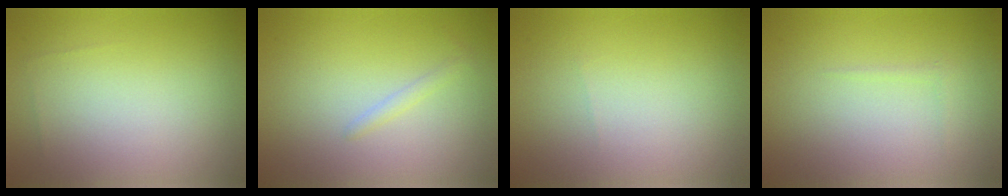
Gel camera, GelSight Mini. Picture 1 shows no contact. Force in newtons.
{"total": 0.8, "press": 0.8, "slide": 0.1}
{"total": 0.0}
{"total": 0.5, "press": 0.5, "slide": 0.1}